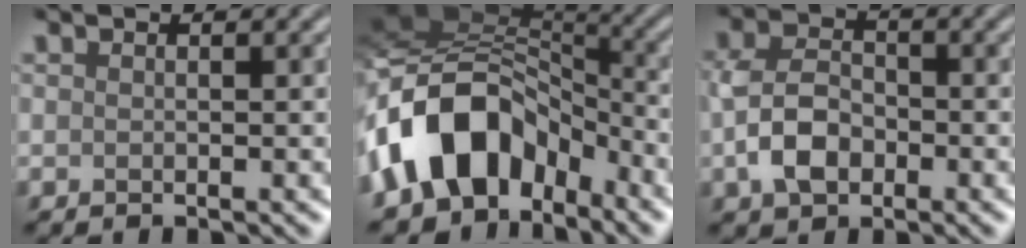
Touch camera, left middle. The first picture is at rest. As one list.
[{"total": 11.8, "force": [-4.2, 8.0, 7.5], "torque": [-0.139, 0.023, -0.089]}, {"total": 4.7, "force": [-1.3, 3.4, 3.0], "torque": [-0.067, 0.003, -0.027]}]